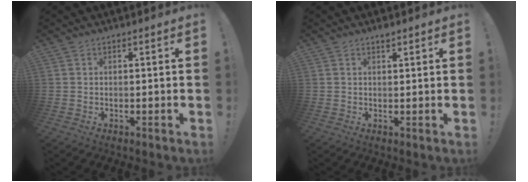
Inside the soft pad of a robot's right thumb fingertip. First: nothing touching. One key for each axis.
{"total": 1.3, "fx": 1.2, "fy": 0.2, "fz": 0.4, "tx": 0.000, "ty": -0.007, "tz": 0.021}